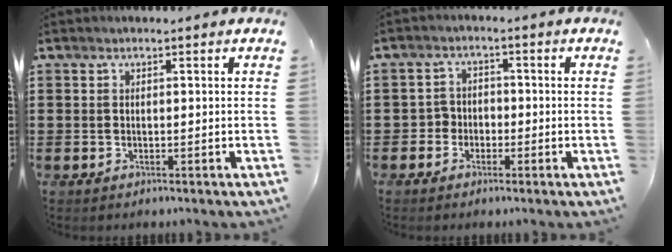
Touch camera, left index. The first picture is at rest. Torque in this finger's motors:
{"motor_torque": [-0.57, 0.81, -0.04, -0.01]}